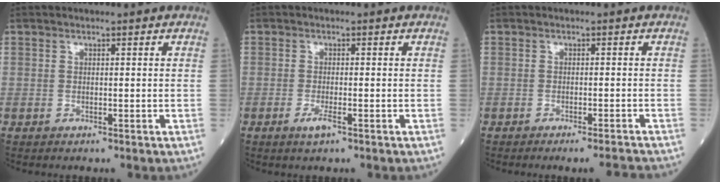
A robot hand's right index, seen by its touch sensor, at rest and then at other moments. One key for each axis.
{"total": 2.0, "fx": -1.0, "fy": 0.3, "fz": 1.7, "tx": -0.034, "ty": -0.004, "tz": -0.020}
{"total": 4.0, "fx": -3.7, "fy": -0.9, "fz": 1.1, "tx": -0.006, "ty": -0.004, "tz": -0.052}